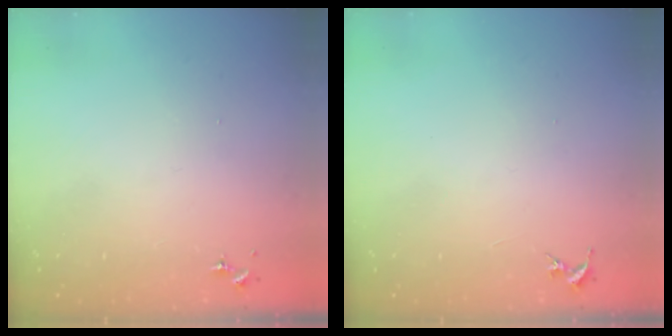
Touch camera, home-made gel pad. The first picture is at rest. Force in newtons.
{"total": 0.0}